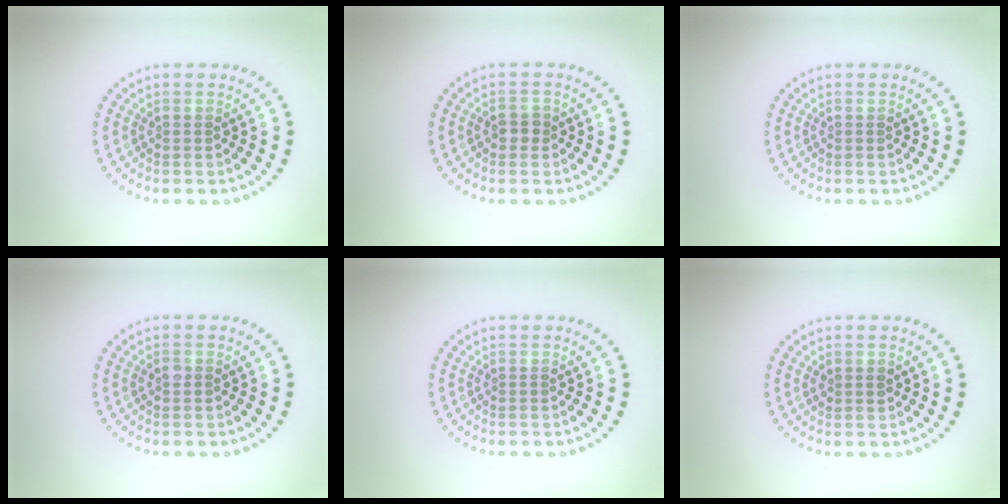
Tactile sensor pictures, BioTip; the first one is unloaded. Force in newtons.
{"total": 1.4, "press": 1.3, "slide": 0.3}
{"total": 0.0}
{"total": 1.2, "press": 1.2, "slide": 0.0}
{"total": 0.0}
{"total": 1.0, "press": 0.9, "slide": 0.4}